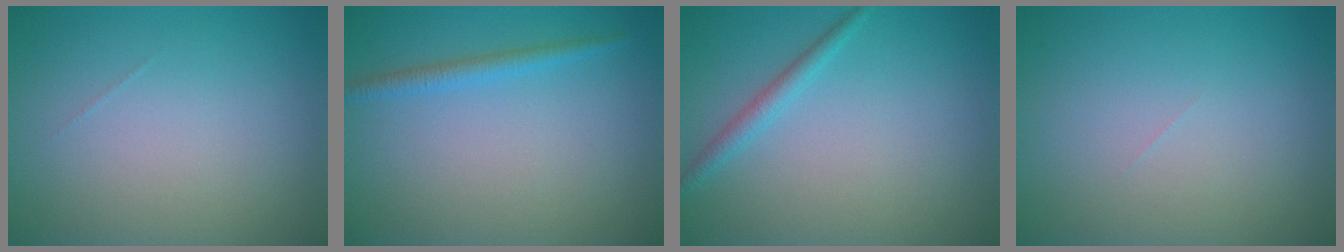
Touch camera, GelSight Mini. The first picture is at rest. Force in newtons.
{"total": 1.5, "press": 1.5, "slide": 0.1}
{"total": 1.5, "press": 1.5, "slide": 0.1}
{"total": 0.0}